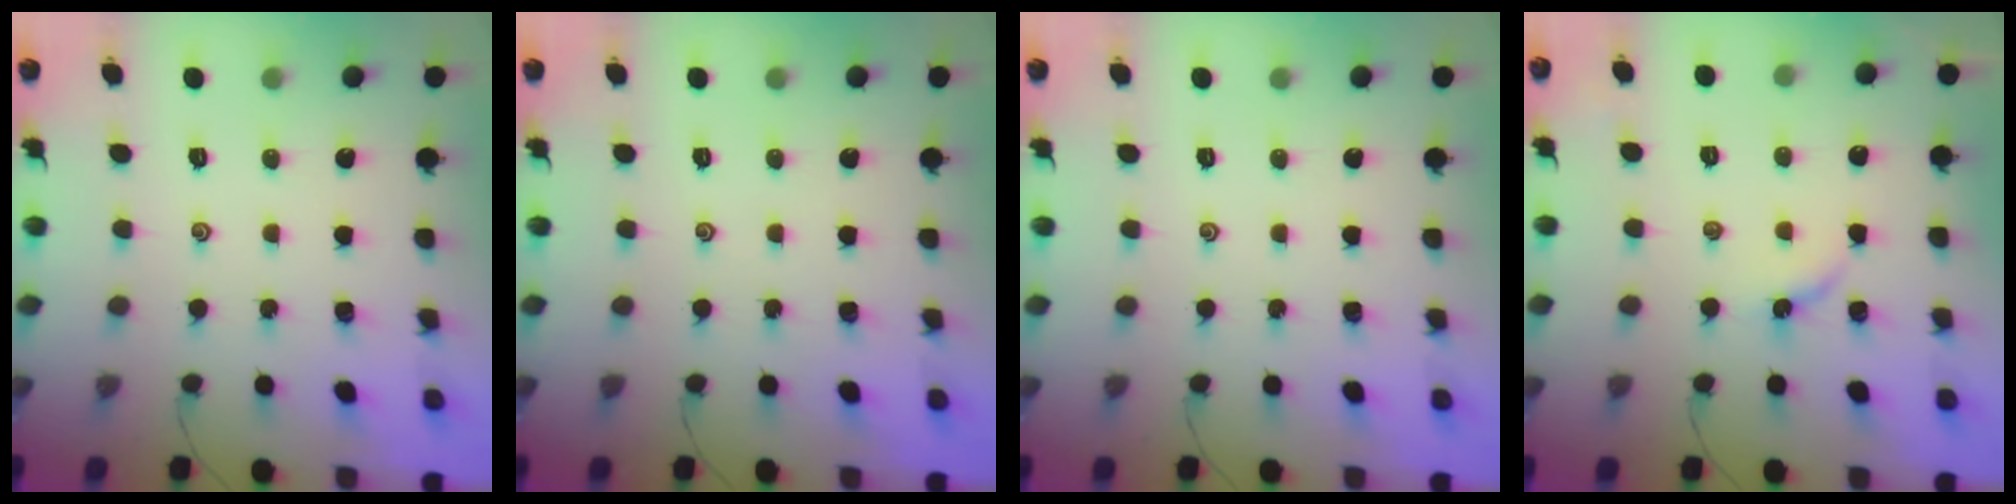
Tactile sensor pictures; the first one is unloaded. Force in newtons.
{"total": 0.0}
{"total": 0.0}
{"total": 3.0, "press": 2.9, "slide": 0.5}